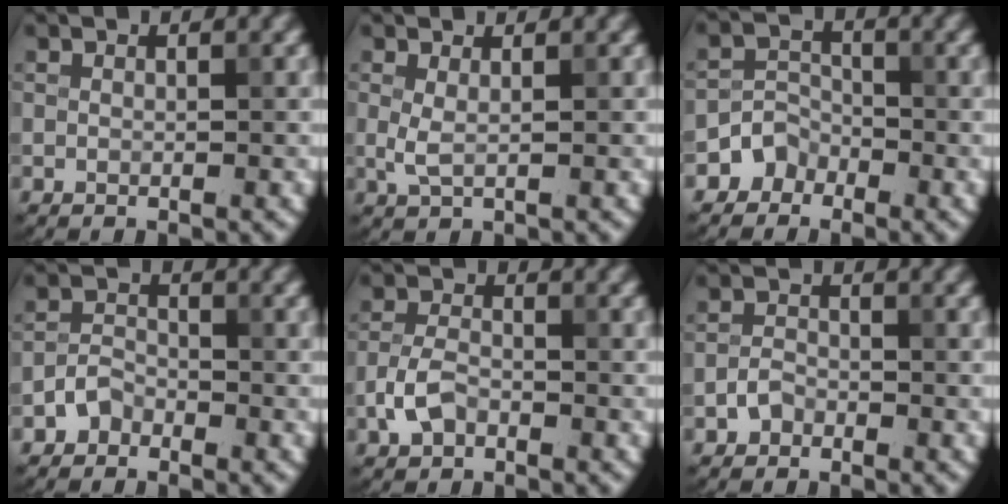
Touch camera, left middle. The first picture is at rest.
{"total": 1.4, "force": [0.4, 0.4, 1.3], "torque": [-0.030, -0.002, 0.008]}
{"total": 2.2, "force": [-1.5, 1.6, 0.1], "torque": [0.009, 0.013, -0.030]}
{"total": 1.7, "force": [-1.3, 1.1, 0.5], "torque": [-0.006, 0.009, -0.028]}
{"total": 2.5, "force": [-1.3, 1.5, 1.5], "torque": [-0.031, 0.007, -0.031]}
{"total": 1.4, "force": [-0.9, 0.9, 0.5], "torque": [-0.006, 0.005, -0.021]}